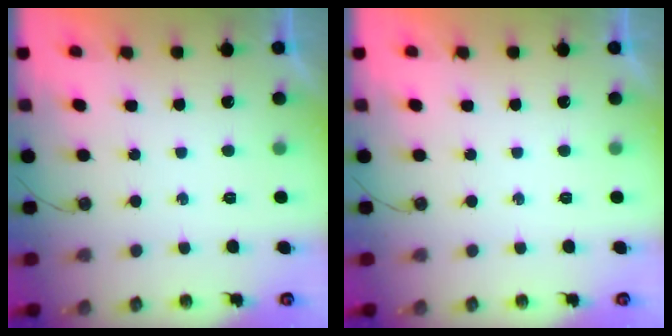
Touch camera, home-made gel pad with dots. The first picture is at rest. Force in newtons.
{"total": 0.0}